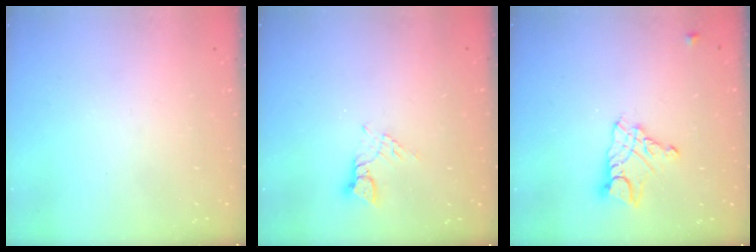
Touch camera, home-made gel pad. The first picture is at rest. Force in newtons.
{"total": 3.1, "press": 3.1, "slide": 0.4}
{"total": 10.1, "press": 10.0, "slide": 0.8}